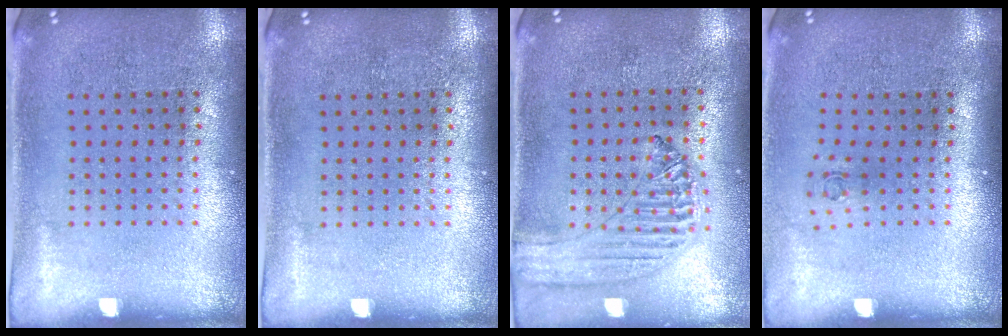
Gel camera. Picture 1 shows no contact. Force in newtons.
{"total": 0.0}
{"total": 1.2, "press": 1.2, "slide": 0.1}
{"total": 0.6, "press": 0.3, "slide": 0.5}